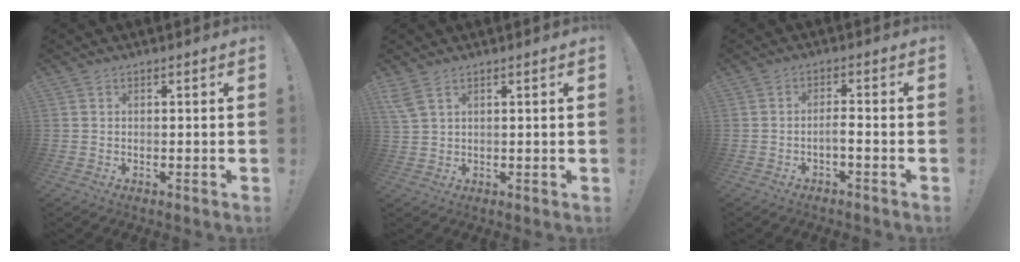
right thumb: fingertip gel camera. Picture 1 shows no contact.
{"total": 3.8, "force": [2.1, 0.9, 3.0], "torque": [-0.063, -0.004, 0.042]}
{"total": 3.0, "force": [-1.7, 0.5, 2.4], "torque": [-0.049, 0.000, -0.031]}